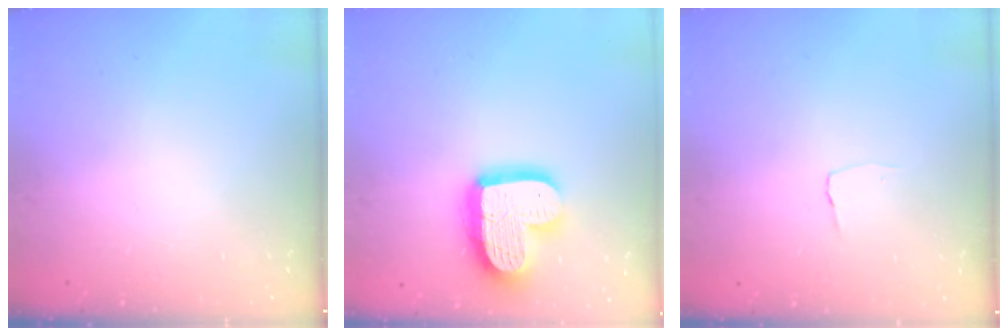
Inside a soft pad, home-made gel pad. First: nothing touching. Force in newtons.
{"total": 17.7, "press": 17.7, "slide": 1.1}
{"total": 2.9, "press": 2.8, "slide": 0.3}